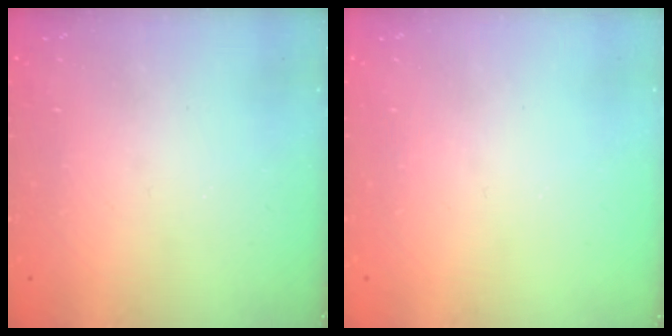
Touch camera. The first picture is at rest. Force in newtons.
{"total": 0.0}